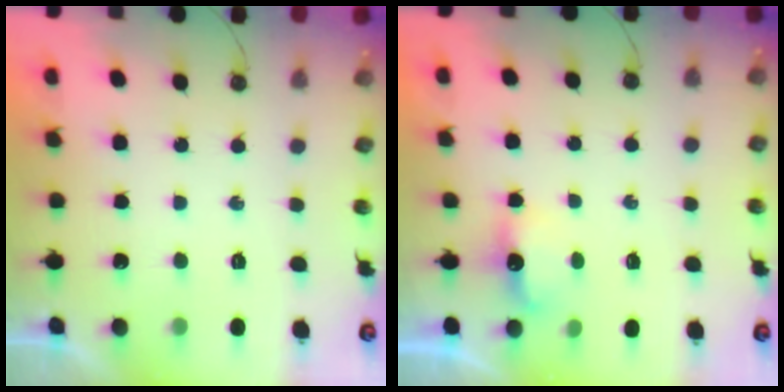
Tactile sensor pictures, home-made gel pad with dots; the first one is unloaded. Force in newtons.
{"total": 4.6, "press": 4.5, "slide": 0.8}